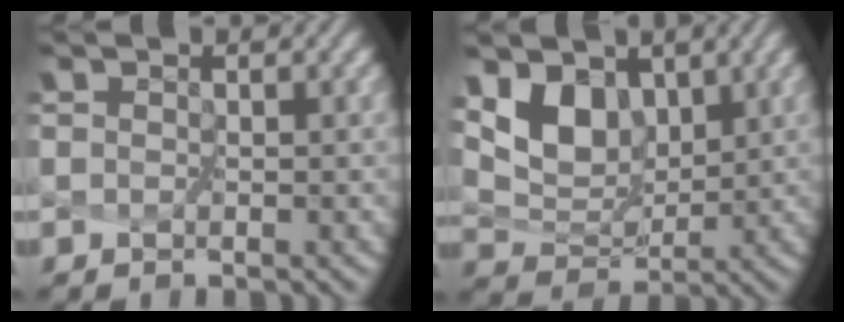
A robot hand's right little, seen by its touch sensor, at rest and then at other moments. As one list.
[{"total": 4.4, "force": [2.8, 2.6, 2.3], "torque": [-0.053, -0.006, 0.059]}]